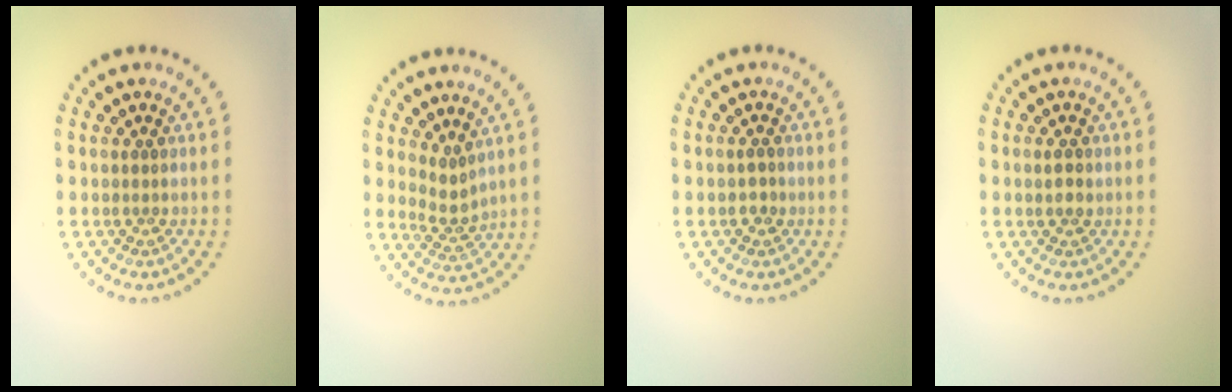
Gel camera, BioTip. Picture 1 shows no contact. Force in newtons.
{"total": 2.1, "press": 1.5, "slide": 1.5}
{"total": 1.0, "press": 1.0, "slide": 0.4}
{"total": 1.1, "press": 1.1, "slide": 0.3}